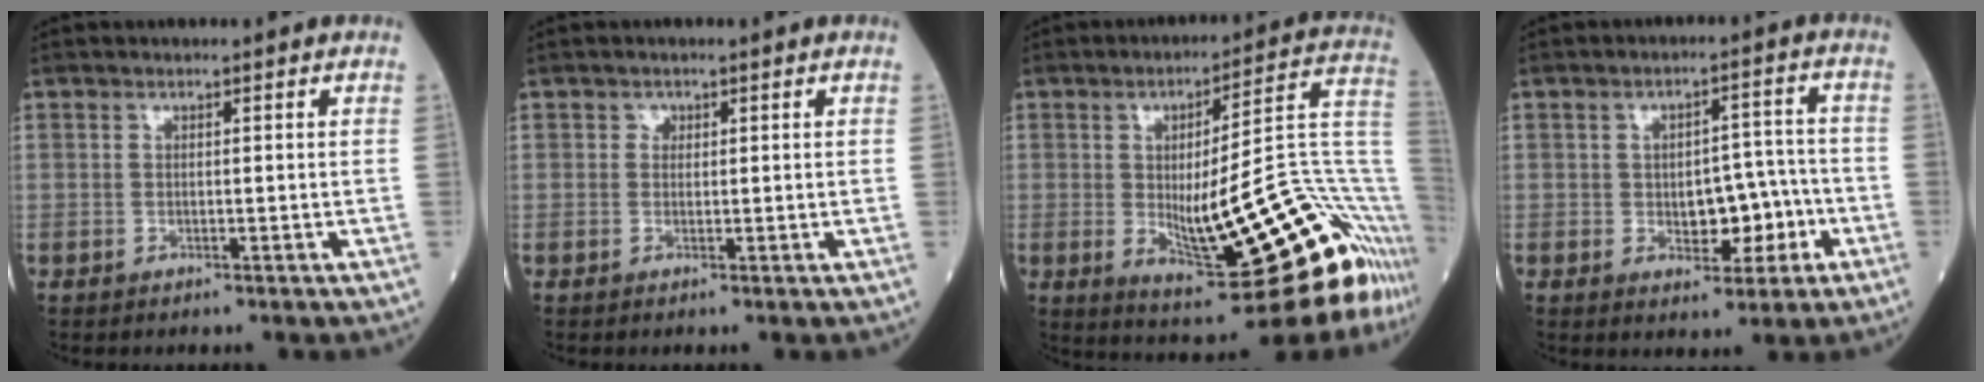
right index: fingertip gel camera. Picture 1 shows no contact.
{"total": 0.5, "force": [0.1, 0.5, 0.1], "torque": [-0.002, 0.002, 0.000]}
{"total": 24.5, "force": [-8.9, 2.9, 22.7], "torque": [-0.207, -0.003, -0.124]}
{"total": 6.7, "force": [-2.0, 3.4, 5.4], "torque": [-0.073, 0.016, -0.021]}